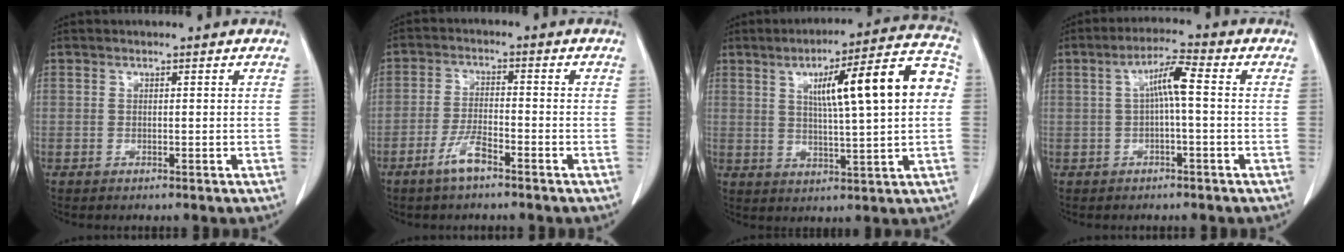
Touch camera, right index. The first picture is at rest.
{"total": 4.6, "force": [-3.2, 0.8, 3.3], "torque": [-0.068, -0.001, -0.061]}
{"total": 15.9, "force": [3.1, 1.6, 15.5], "torque": [-0.220, 0.033, 0.043]}
{"total": 5.1, "force": [0.4, 0.3, 5.0], "torque": [-0.092, 0.020, 0.007]}